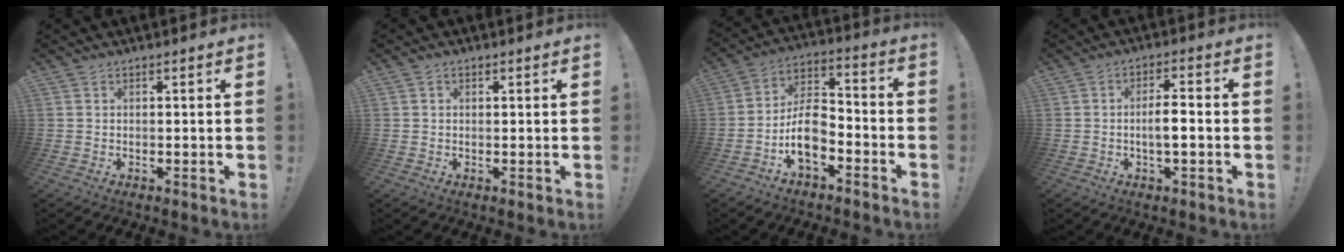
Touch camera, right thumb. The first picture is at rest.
{"total": 0.8, "force": [0.2, 0.7, 0.3], "torque": [-0.003, 0.001, 0.004]}
{"total": 10.9, "force": [-5.1, 6.6, 7.0], "torque": [-0.136, 0.030, -0.089]}
{"total": 5.6, "force": [-1.2, 1.5, 5.2], "torque": [-0.089, 0.008, -0.023]}